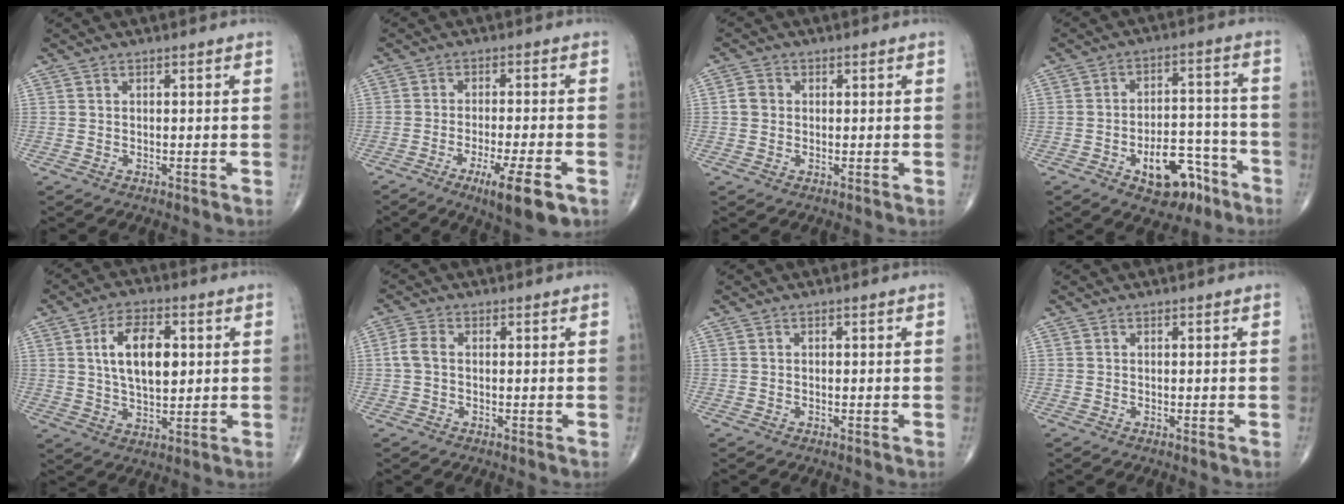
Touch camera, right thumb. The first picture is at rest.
{"total": 9.8, "force": [-4.9, 1.8, 8.2], "torque": [-0.133, -0.001, -0.073]}
{"total": 2.5, "force": [0.1, 2.2, 1.1], "torque": [-0.015, 0.007, -0.002]}
{"total": 12.1, "force": [-6.5, 6.6, 7.8], "torque": [-0.080, 0.054, -0.089]}
{"total": 11.2, "force": [2.2, 6.0, 9.2], "torque": [-0.143, -0.004, 0.039]}
{"total": 3.0, "force": [-0.1, 1.9, 2.3], "torque": [-0.053, 0.006, -0.008]}
{"total": 0.0}
{"total": 0.0}